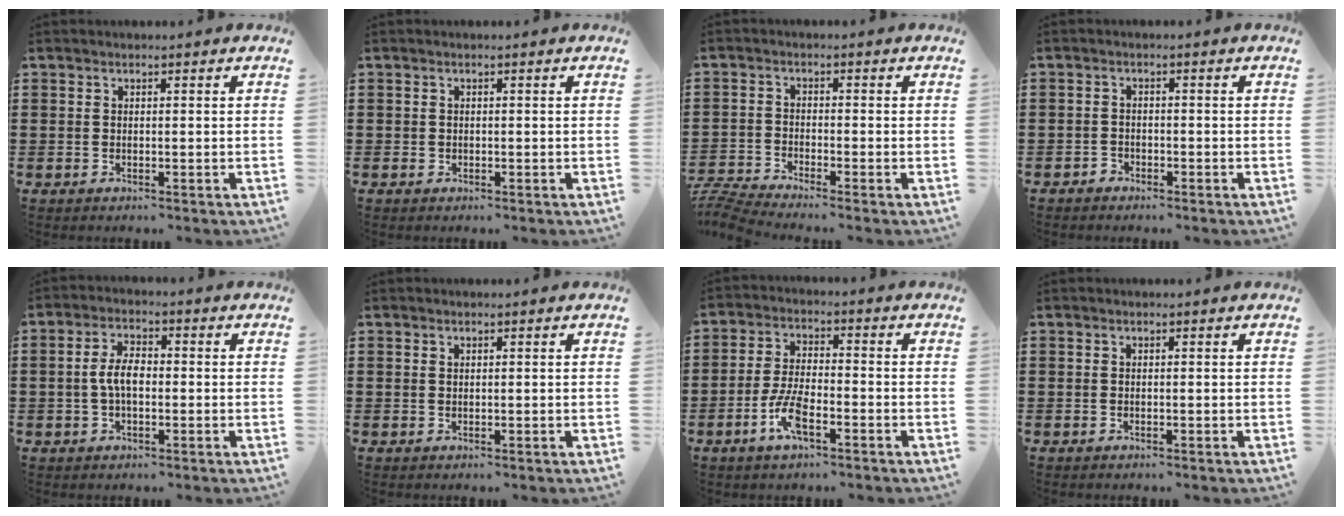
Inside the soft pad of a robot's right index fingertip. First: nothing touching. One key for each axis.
{"total": 0.5, "fx": -0.1, "fy": 0.5, "fz": 0.1, "tx": -0.004, "ty": 0.004, "tz": -0.003}
{"total": 3.4, "fx": -3.2, "fy": -0.3, "fz": 0.9, "tx": -0.039, "ty": -0.014, "tz": -0.072}
{"total": 1.4, "fx": -1.2, "fy": 0.6, "fz": 0.0, "tx": -0.005, "ty": 0.003, "tz": -0.027}
{"total": 4.9, "fx": -0.4, "fy": 2.4, "fz": 4.2, "tx": -0.099, "ty": -0.002, "tz": -0.014}
{"total": 0.5, "fx": 0.3, "fy": 0.4, "fz": 0.2, "tx": -0.005, "ty": 0.000, "tz": 0.007}
{"total": 6.5, "fx": -3.0, "fy": 2.3, "fz": 5.3, "tx": -0.127, "ty": -0.007, "tz": -0.063}
{"total": 0.0}